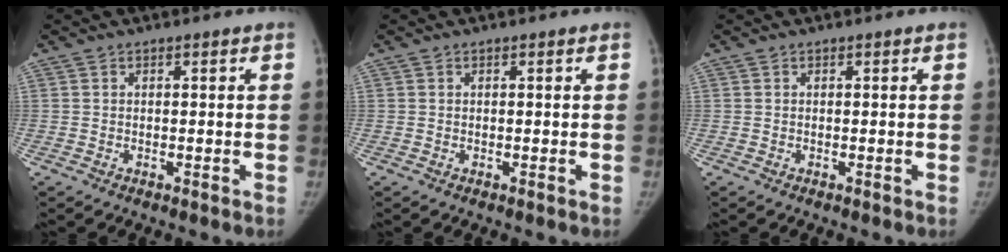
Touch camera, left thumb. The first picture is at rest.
{"total": 0.0}
{"total": 0.0}